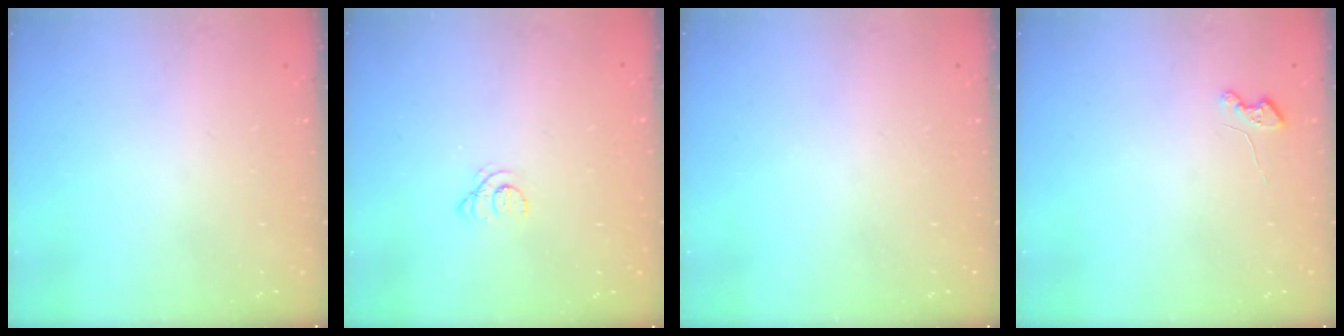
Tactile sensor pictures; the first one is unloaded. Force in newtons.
{"total": 1.6, "press": 1.6, "slide": 0.2}
{"total": 0.0}
{"total": 2.7, "press": 2.7, "slide": 0.4}